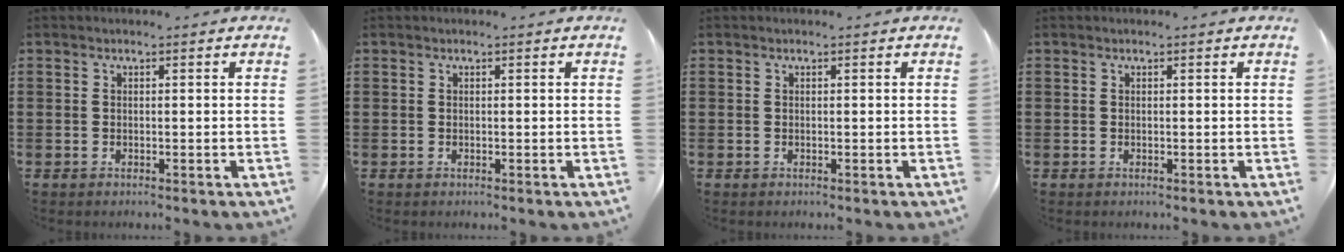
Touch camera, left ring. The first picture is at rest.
{"total": 0.0}
{"total": 0.0}
{"total": 0.0}